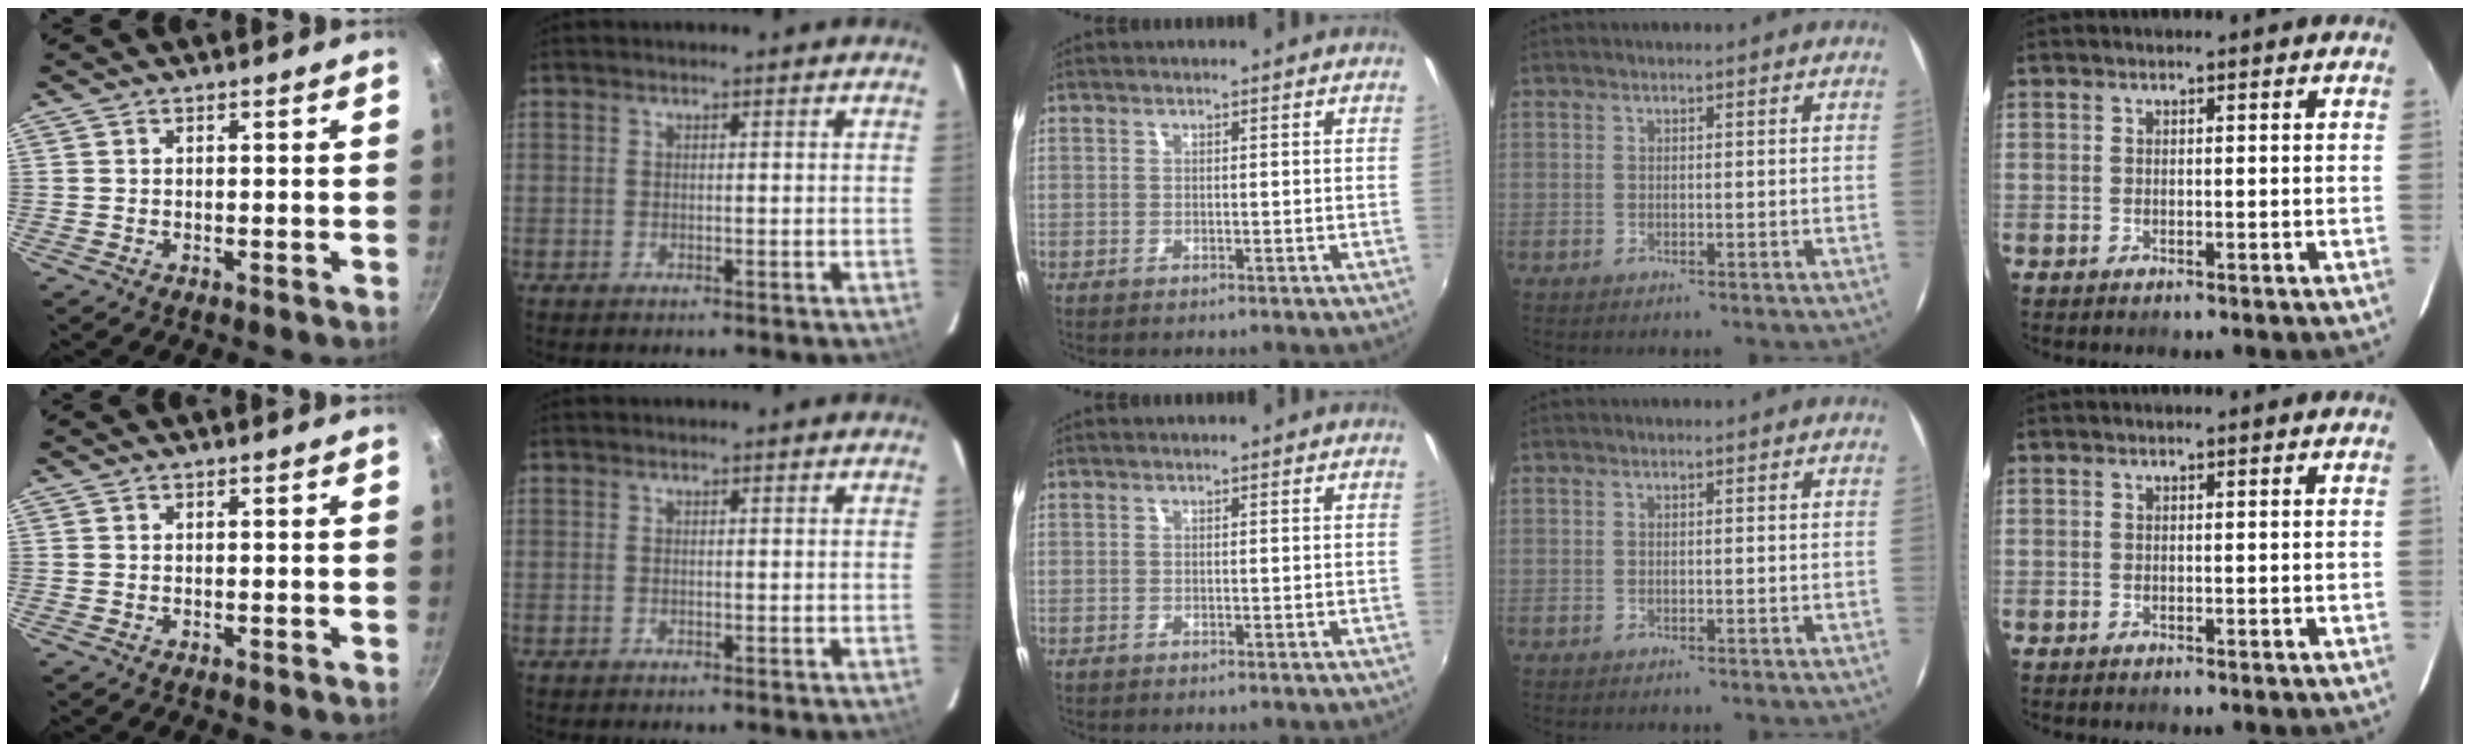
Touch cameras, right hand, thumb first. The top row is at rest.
{}